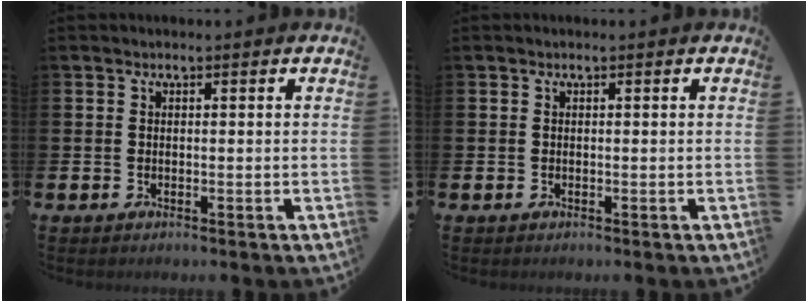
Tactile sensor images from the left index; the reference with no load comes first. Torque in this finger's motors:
{"motor_torque": [0.00, 0.00, 0.02, -0.01]}